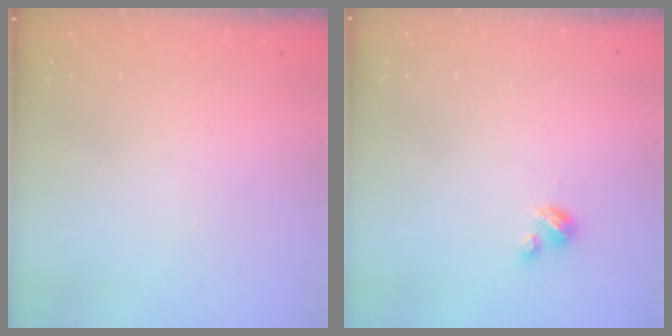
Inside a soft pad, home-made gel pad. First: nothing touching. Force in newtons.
{"total": 2.7, "press": 2.7, "slide": 0.3}